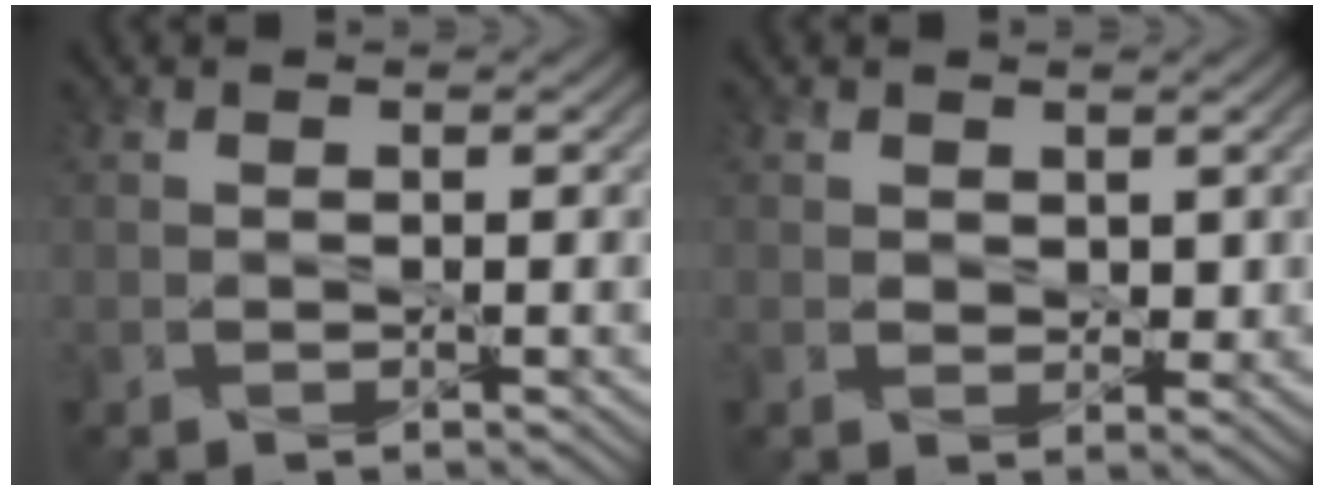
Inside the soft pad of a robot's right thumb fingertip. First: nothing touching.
{"total": 1.5, "force": [0.9, 1.0, 0.6], "torque": [-0.013, -0.006, 0.018]}